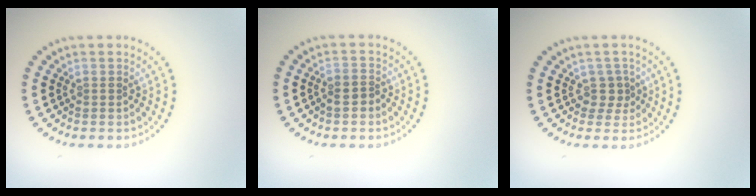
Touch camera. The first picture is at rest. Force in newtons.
{"total": 1.6, "press": 1.4, "slide": 0.6}
{"total": 1.6, "press": 1.1, "slide": 1.1}